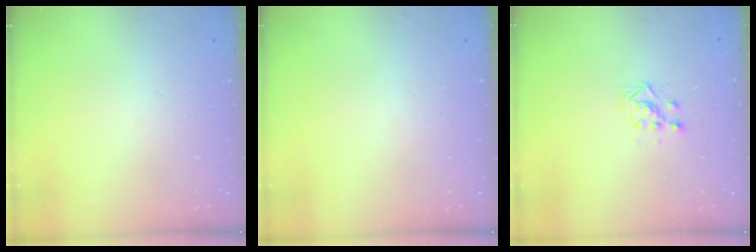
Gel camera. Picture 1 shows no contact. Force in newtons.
{"total": 0.0}
{"total": 3.2, "press": 3.2, "slide": 0.2}